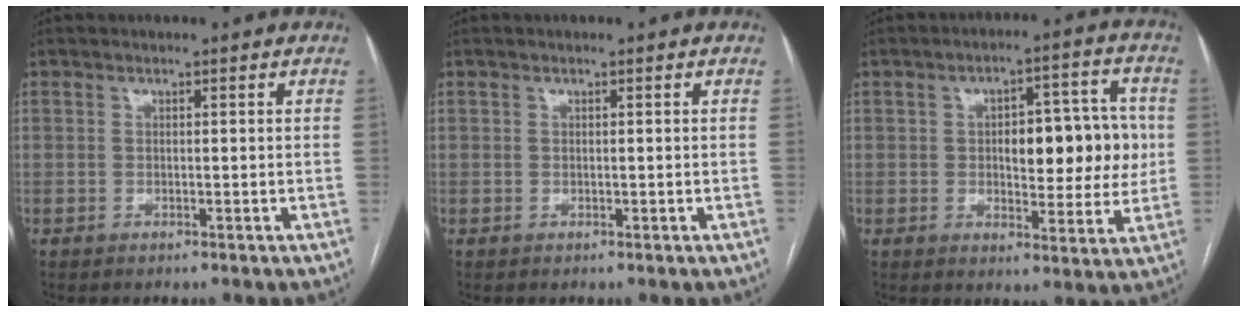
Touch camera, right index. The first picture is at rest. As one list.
[{"total": 0.0}, {"total": 11.9, "force": [0.7, 4.9, 10.7], "torque": [-0.135, 0.026, 0.018]}]